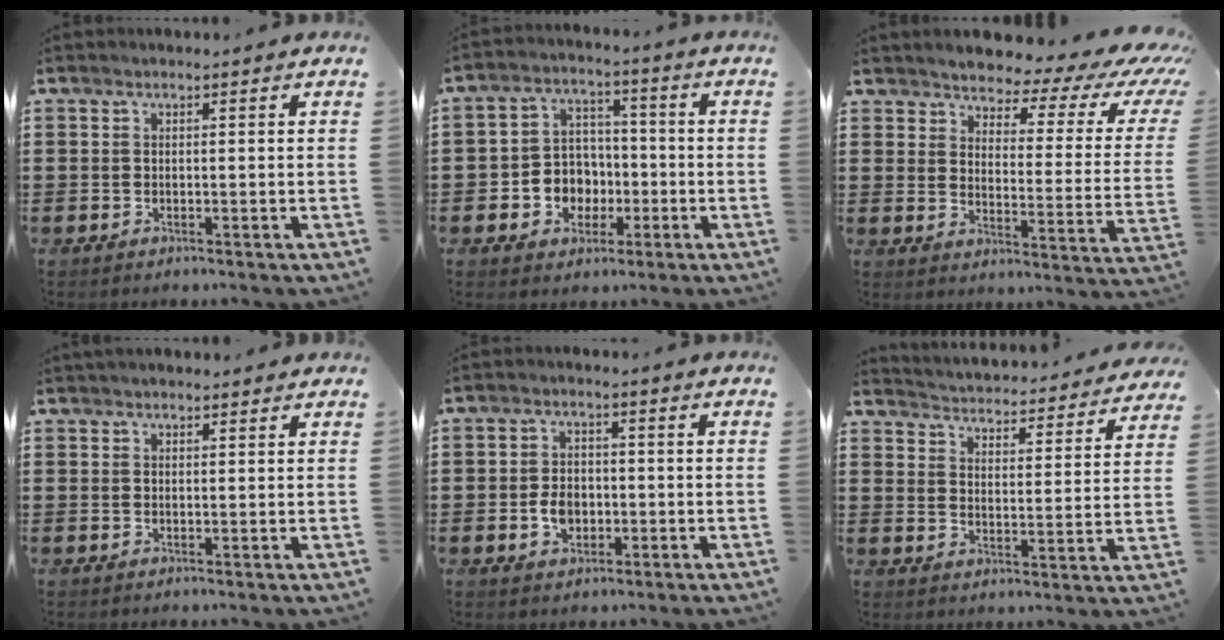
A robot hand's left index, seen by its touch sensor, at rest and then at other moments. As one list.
[{"total": 6.2, "force": [-1.5, 5.7, 1.8], "torque": [-0.051, 0.019, -0.025]}, {"total": 4.0, "force": [3.5, 1.2, 1.7], "torque": [-0.048, -0.030, 0.052]}, {"total": 1.5, "force": [1.4, 0.4, 0.4], "torque": [-0.009, 0.003, 0.026]}, {"total": 3.9, "force": [-0.9, 2.8, 2.5], "torque": [-0.042, 0.000, -0.019]}, {"total": 3.4, "force": [3.4, -0.3, -0.3], "torque": [-0.020, -0.037, 0.052]}]